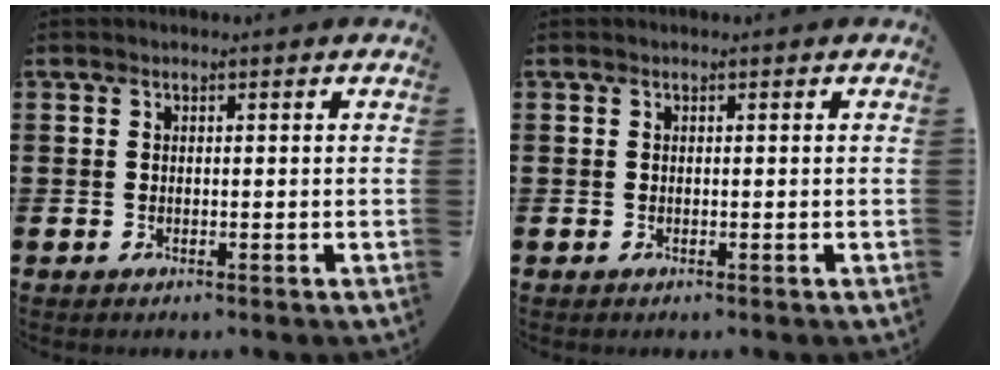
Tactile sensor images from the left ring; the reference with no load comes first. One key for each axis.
{"total": 0.0}